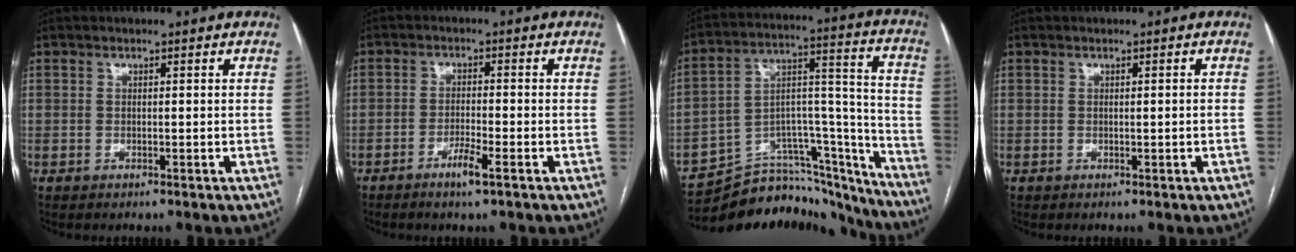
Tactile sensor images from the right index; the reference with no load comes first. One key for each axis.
{"total": 3.6, "fx": -2.2, "fy": 0.0, "fz": 2.8, "tx": -0.056, "ty": -0.004, "tz": -0.041}
{"total": 24.4, "fx": -22.7, "fy": 6.5, "fz": 6.2, "tx": -0.060, "ty": 0.058, "tz": -0.331}
{"total": 0.6, "fx": -0.1, "fy": -0.1, "fz": 0.6, "tx": -0.010, "ty": -0.001, "tz": 0.003}